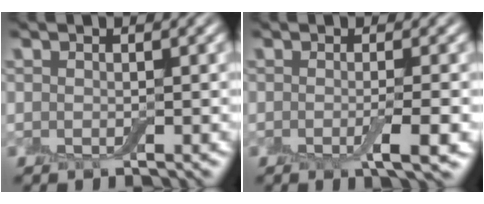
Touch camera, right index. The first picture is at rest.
{"total": 3.0, "force": [-0.8, 0.5, 2.9], "torque": [-0.043, -0.005, -0.016]}